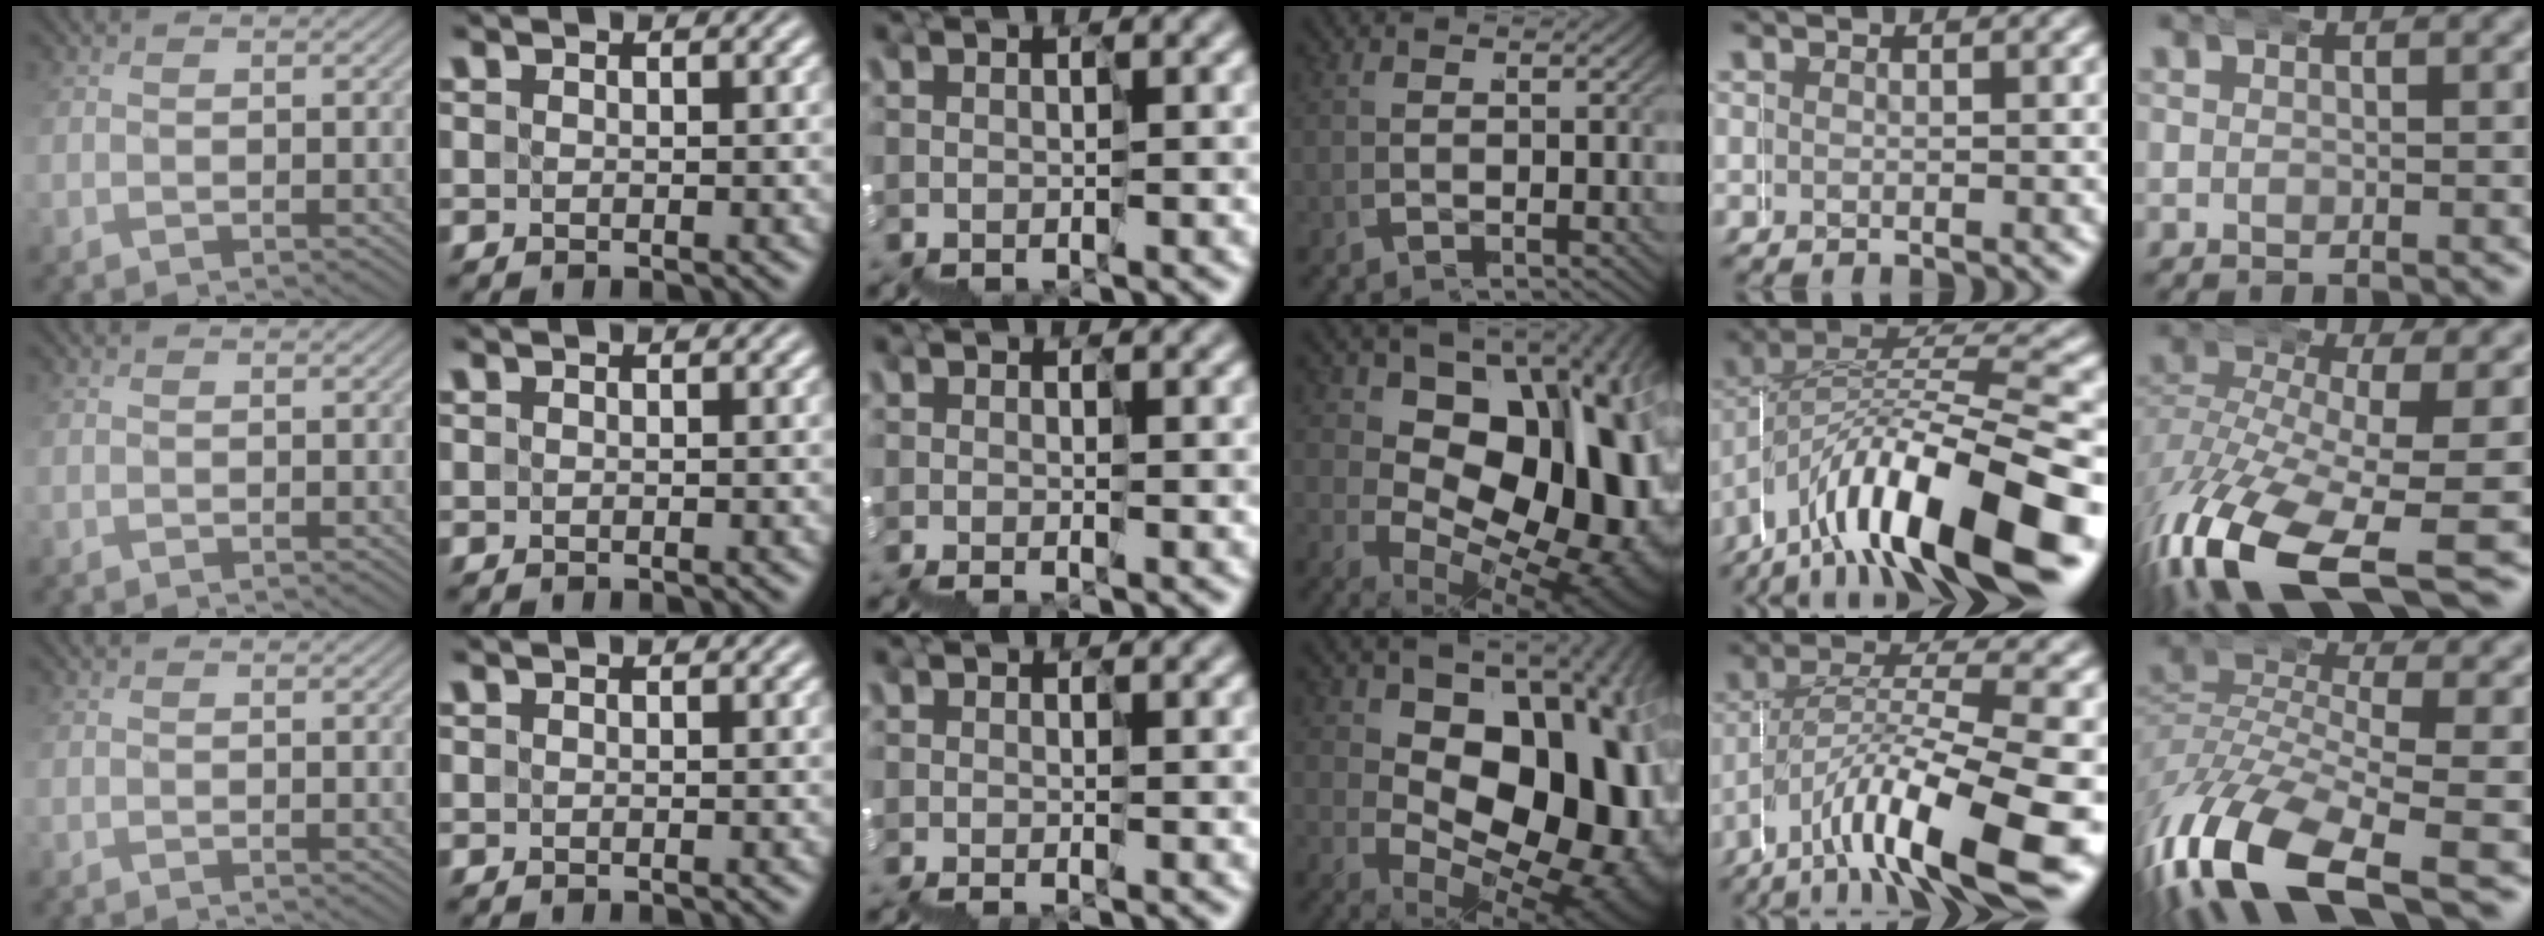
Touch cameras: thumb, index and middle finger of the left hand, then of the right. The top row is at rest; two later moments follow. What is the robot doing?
{"motion": "wrap", "object": "duck tape"}